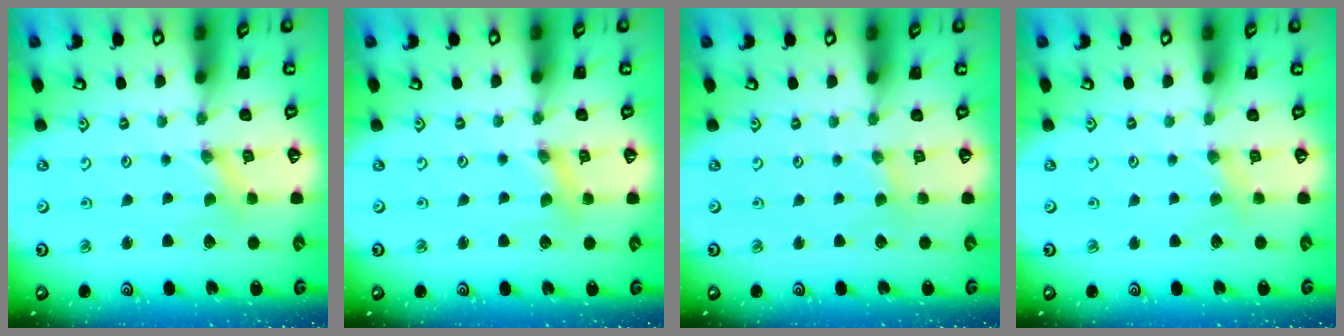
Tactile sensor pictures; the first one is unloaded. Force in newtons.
{"total": 1.7, "press": 1.7, "slide": 0.2}
{"total": 0.6, "press": 0.6, "slide": 0.2}
{"total": 2.3, "press": 2.2, "slide": 0.4}